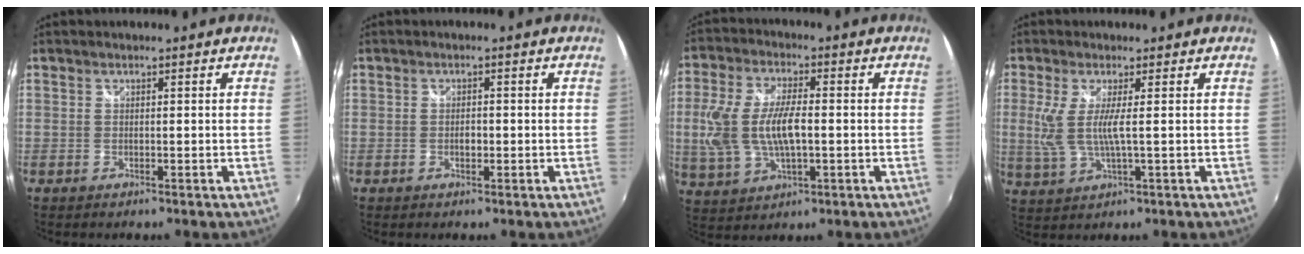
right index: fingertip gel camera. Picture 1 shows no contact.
{"total": 1.6, "force": [-0.4, 0.9, 1.2], "torque": [-0.021, 0.001, -0.008]}
{"total": 12.9, "force": [-0.7, 5.8, 11.5], "torque": [-0.245, 0.001, -0.008]}
{"total": 6.1, "force": [0.4, 0.5, 6.1], "torque": [-0.133, -0.011, 0.013]}